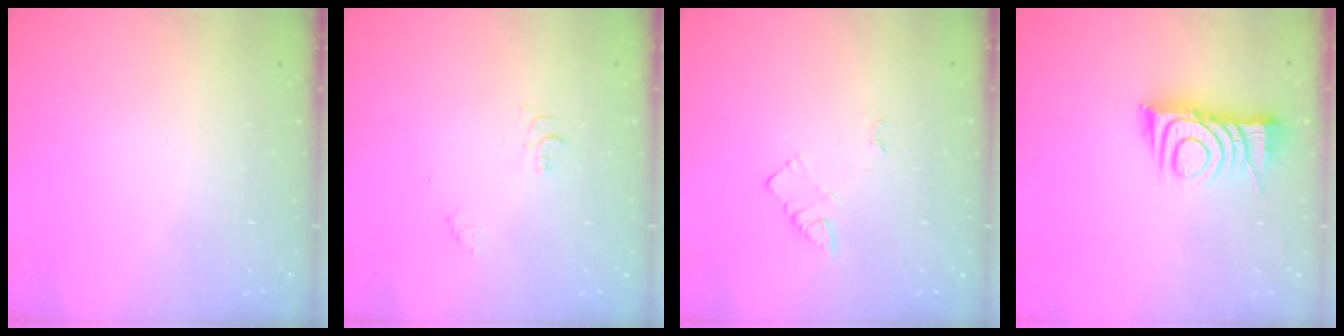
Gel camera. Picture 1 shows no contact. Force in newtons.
{"total": 3.9, "press": 3.9, "slide": 0.5}
{"total": 3.1, "press": 3.1, "slide": 0.4}
{"total": 10.0, "press": 10.0, "slide": 0.3}